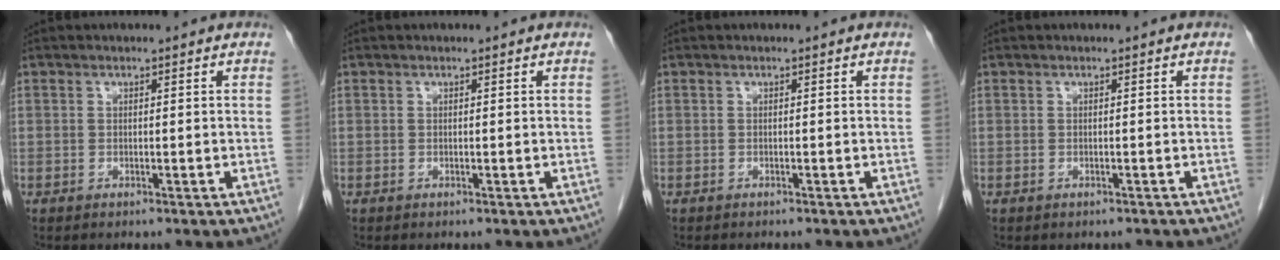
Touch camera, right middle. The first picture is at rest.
{"total": 0.0}
{"total": 0.9, "force": [-0.9, 0.2, 0.3], "torque": [-0.011, -0.003, -0.011]}
{"total": 0.8, "force": [-0.7, 0.4, 0.1], "torque": [-0.010, 0.000, -0.009]}